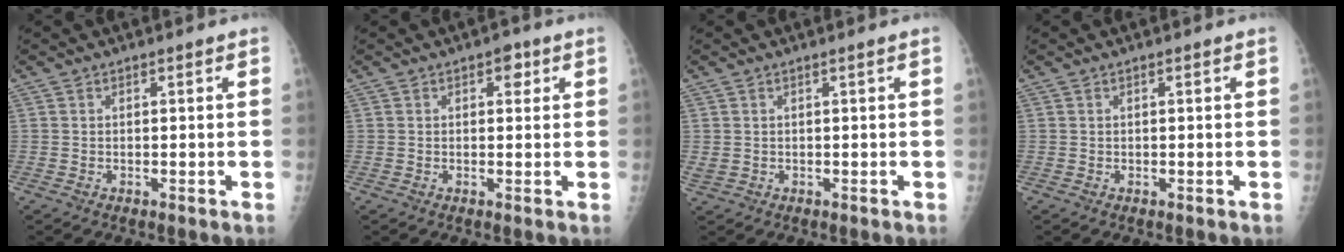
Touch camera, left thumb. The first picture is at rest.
{"total": 2.3, "force": [1.0, 1.4, 1.5], "torque": [-0.006, 0.000, 0.009]}
{"total": 1.4, "force": [0.2, 0.6, 1.2], "torque": [-0.039, 0.005, 0.013]}
{"total": 0.0}